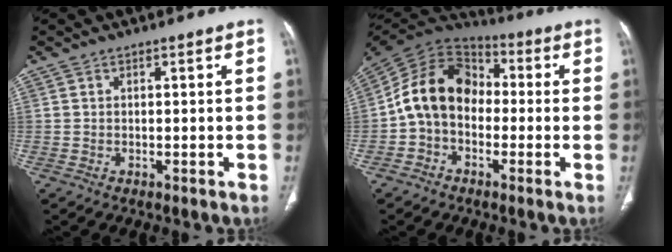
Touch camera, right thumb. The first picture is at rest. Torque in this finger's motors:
{"motor_torque": [1.05, 2.44, 1.25, -0.95, 0.15]}